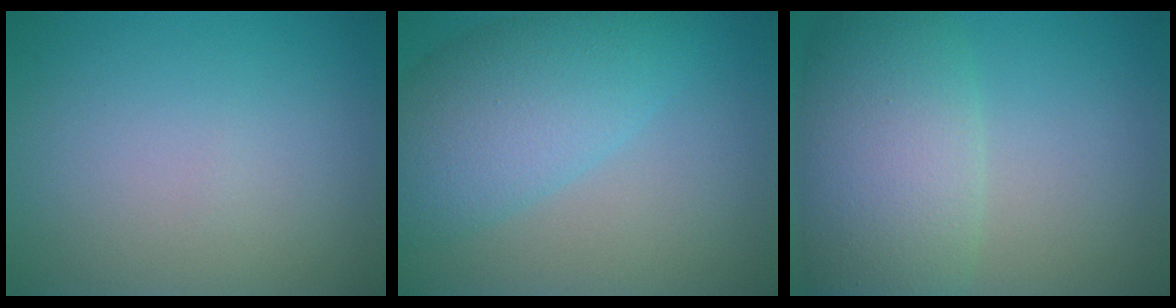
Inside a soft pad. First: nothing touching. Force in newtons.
{"total": 7.2, "press": 7.2, "slide": 0.3}
{"total": 8.6, "press": 8.6, "slide": 0.6}